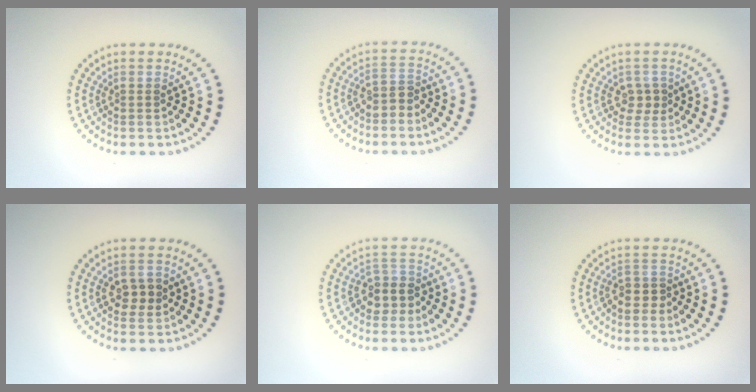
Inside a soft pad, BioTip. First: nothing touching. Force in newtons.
{"total": 1.8, "press": 1.5, "slide": 0.9}
{"total": 1.7, "press": 1.6, "slide": 0.6}
{"total": 2.5, "press": 2.5, "slide": 0.1}
{"total": 2.6, "press": 2.2, "slide": 1.3}
{"total": 1.7, "press": 1.3, "slide": 1.1}